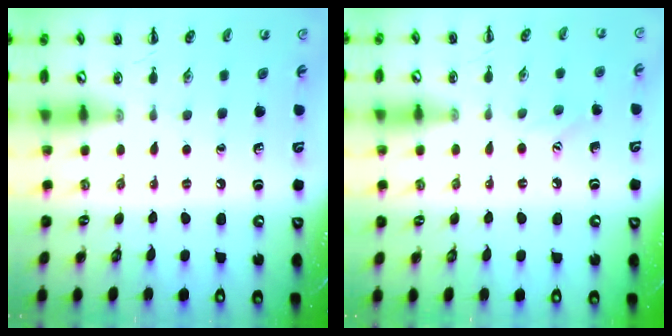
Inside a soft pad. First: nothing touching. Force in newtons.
{"total": 6.5, "press": 6.3, "slide": 1.7}